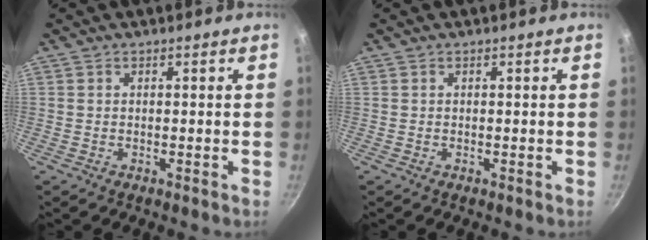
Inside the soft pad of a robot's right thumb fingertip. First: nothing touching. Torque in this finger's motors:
{"motor_torque": [0.00, 0.00, 0.09, -0.08, 0.00]}